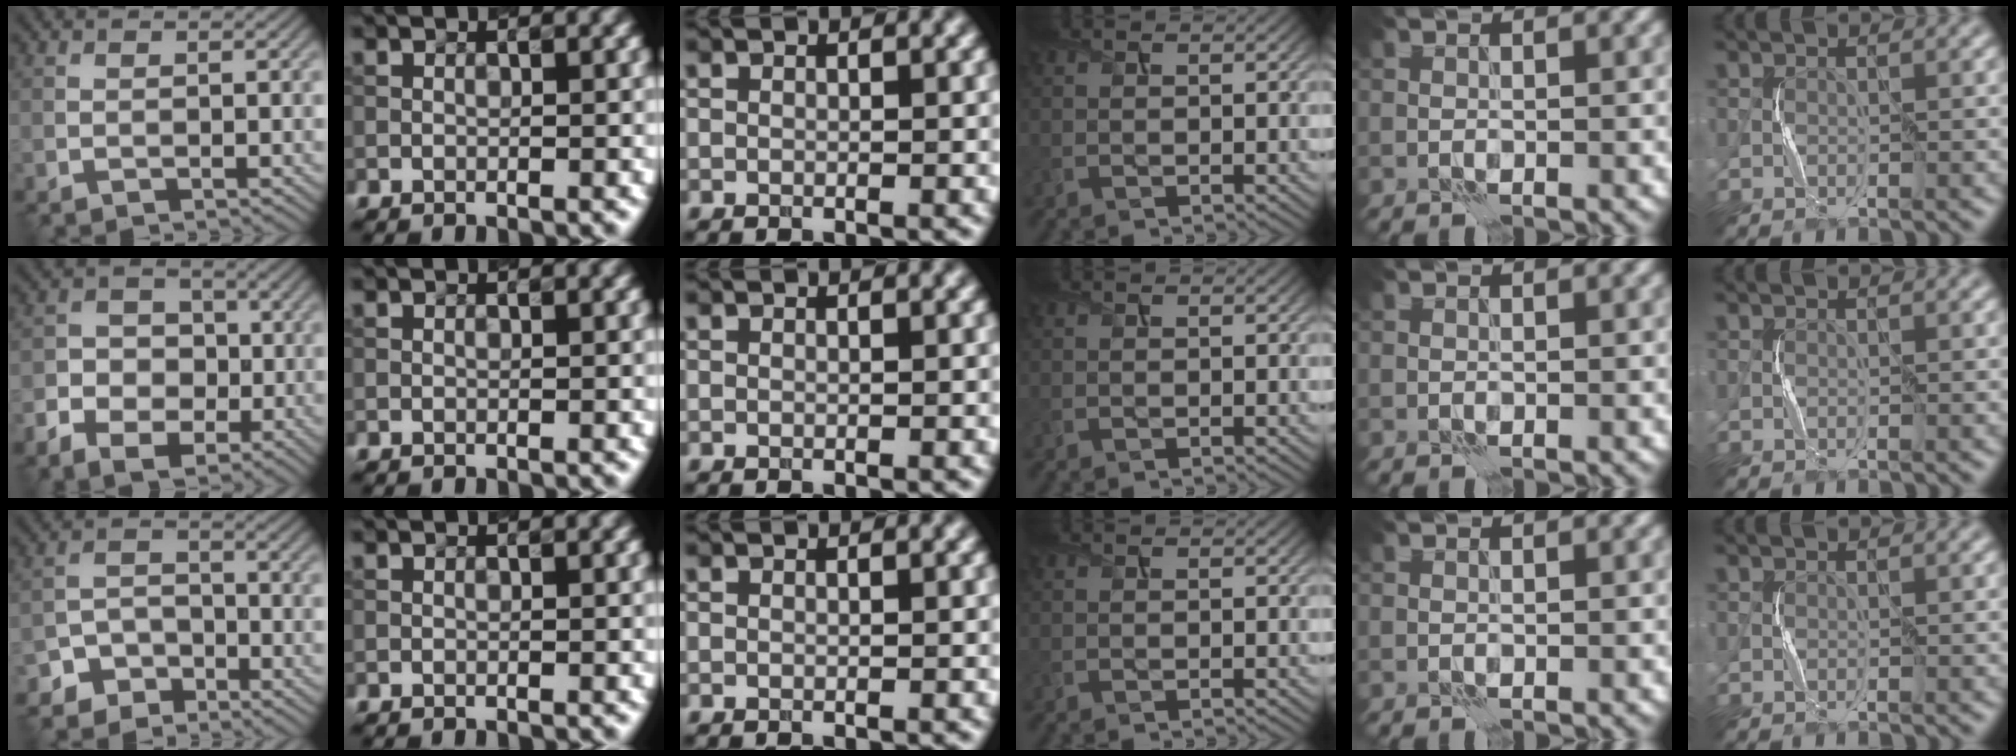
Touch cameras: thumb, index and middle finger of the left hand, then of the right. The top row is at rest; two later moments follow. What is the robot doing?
{"motion": "squeeze", "object": "air blower"}